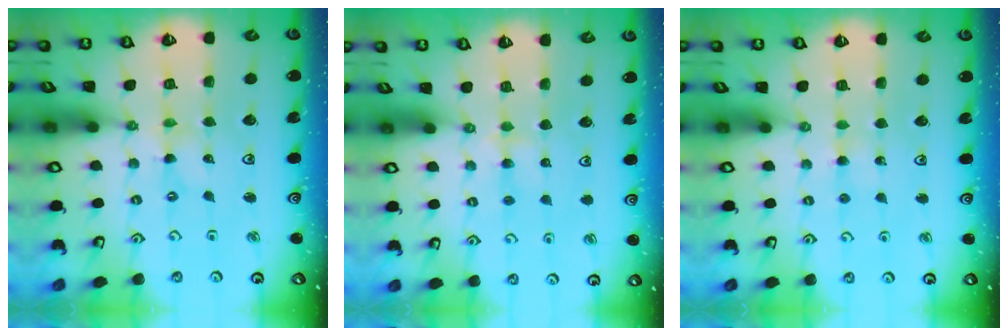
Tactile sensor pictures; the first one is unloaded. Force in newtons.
{"total": 3.8, "press": 3.8, "slide": 0.5}
{"total": 3.0, "press": 3.0, "slide": 0.3}